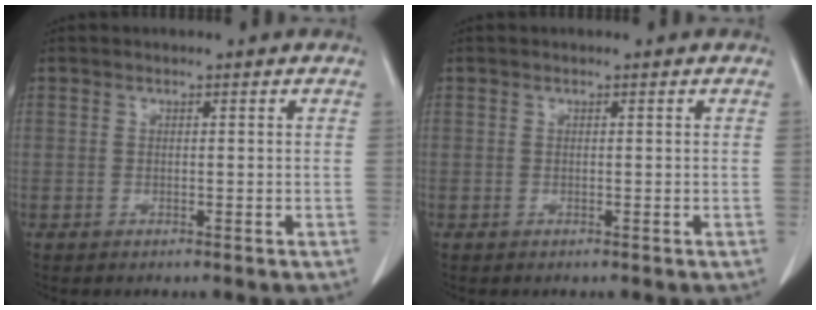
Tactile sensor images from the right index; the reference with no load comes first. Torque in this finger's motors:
{"motor_torque": [0.00, 0.00, 0.00, 0.00]}